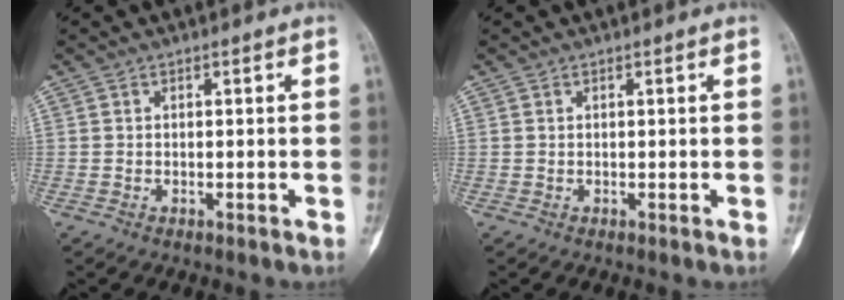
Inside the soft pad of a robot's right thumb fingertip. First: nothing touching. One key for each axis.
{"total": 0.0}